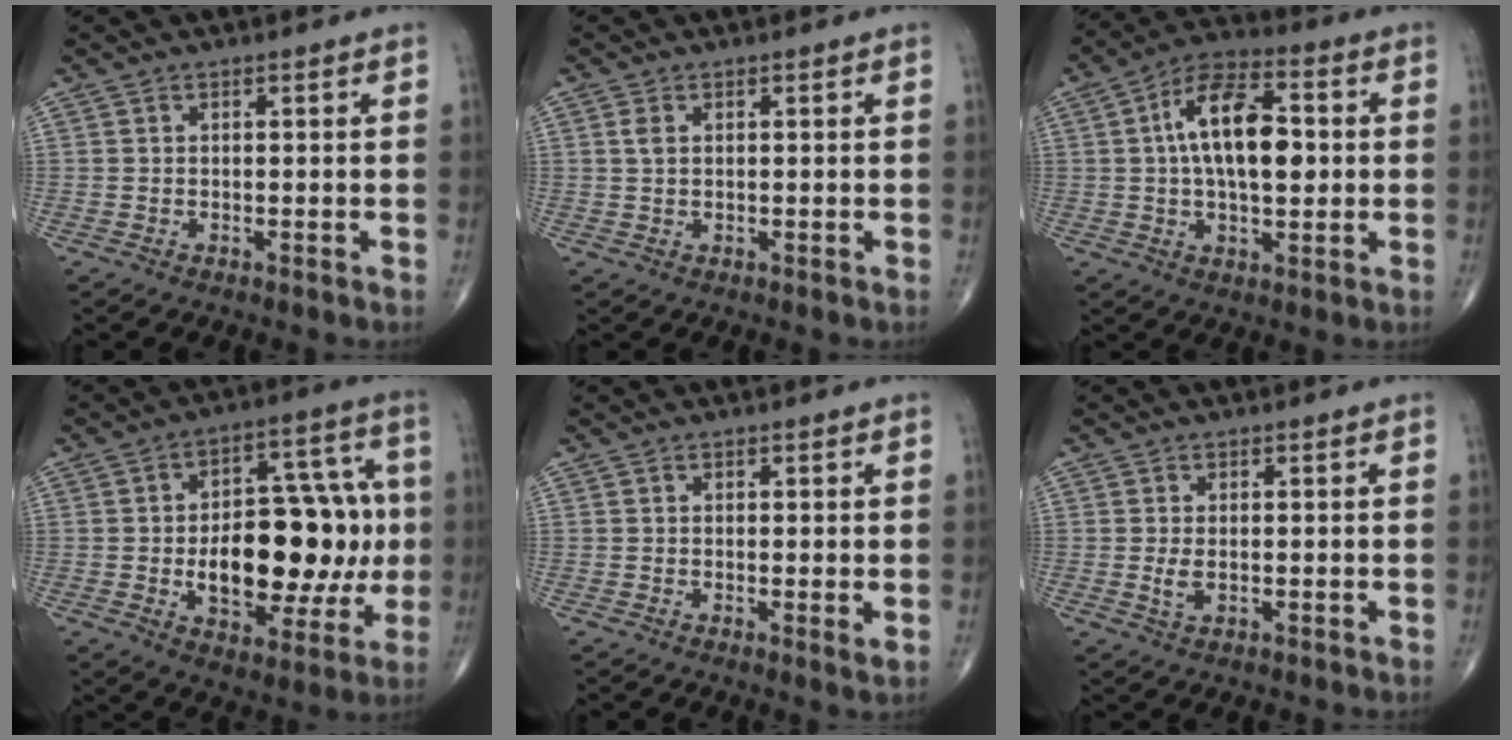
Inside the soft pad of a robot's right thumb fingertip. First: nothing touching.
{"total": 1.8, "force": [0.6, 1.0, 1.3], "torque": [-0.025, 0.004, 0.013]}
{"total": 15.1, "force": [1.5, 7.5, 13.0], "torque": [-0.206, 0.019, 0.019]}
{"total": 23.9, "force": [-1.6, 12.8, 20.1], "torque": [-0.252, 0.023, -0.008]}
{"total": 1.7, "force": [0.1, 0.3, 1.7], "torque": [-0.029, -0.008, -0.002]}
{"total": 2.4, "force": [0.0, 1.3, 2.0], "torque": [-0.044, -0.007, 0.000]}